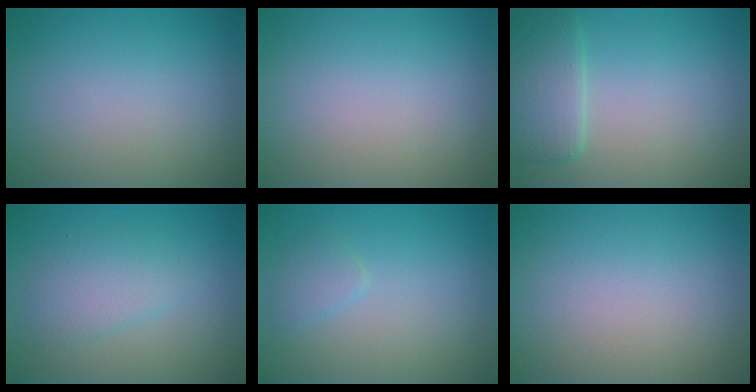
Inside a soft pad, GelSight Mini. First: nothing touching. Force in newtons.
{"total": 0.0}
{"total": 3.5, "press": 3.5, "slide": 0.1}
{"total": 2.6, "press": 2.6, "slide": 0.0}
{"total": 1.1, "press": 1.1, "slide": 0.1}
{"total": 0.0}